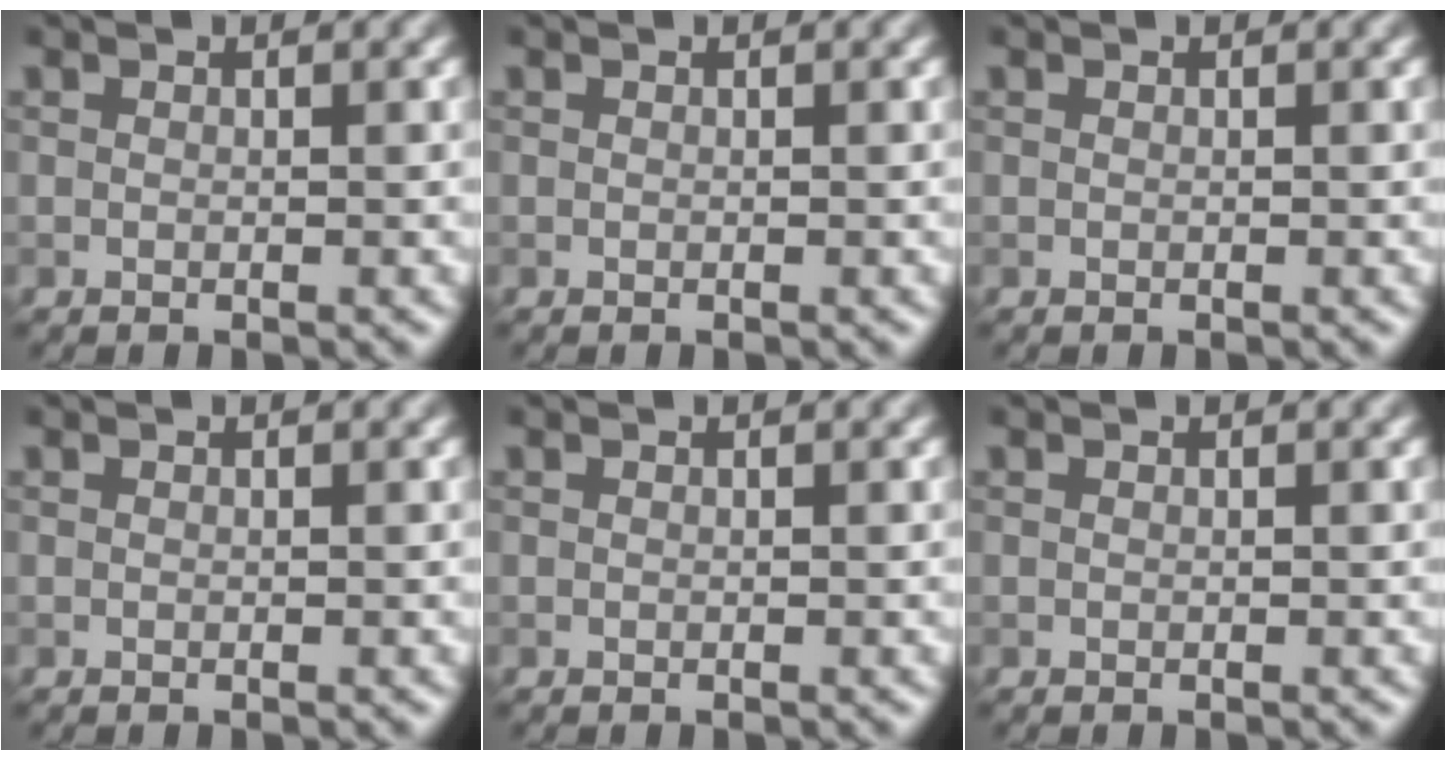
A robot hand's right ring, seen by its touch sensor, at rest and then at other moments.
{"total": 0.0}
{"total": 0.0}
{"total": 0.0}
{"total": 0.0}
{"total": 0.0}